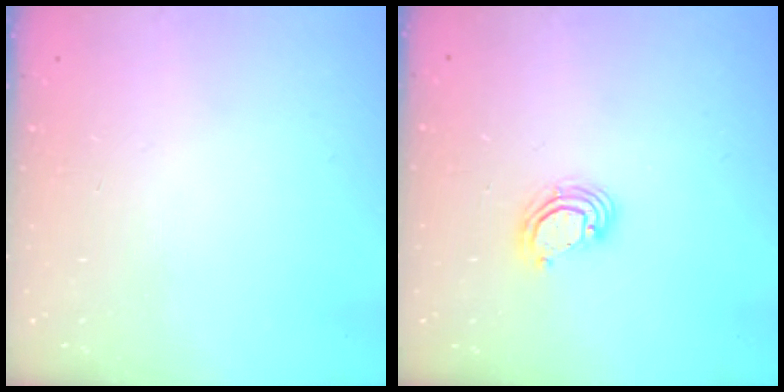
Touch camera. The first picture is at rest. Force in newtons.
{"total": 5.6, "press": 5.6, "slide": 0.3}